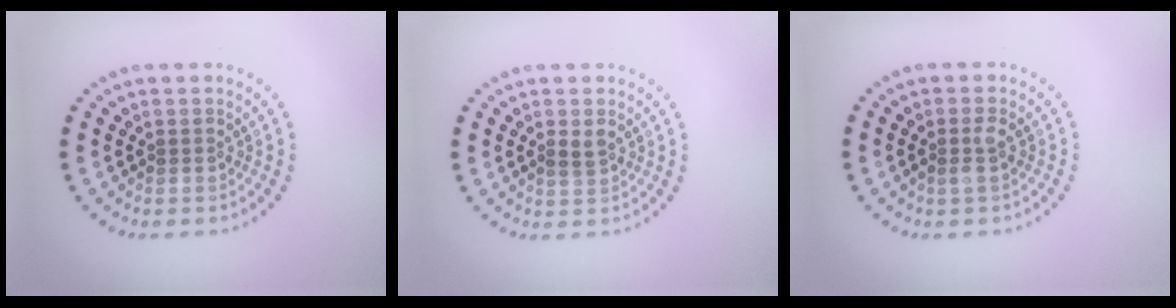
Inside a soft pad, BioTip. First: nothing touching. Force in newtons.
{"total": 1.1, "press": 1.1, "slide": 0.3}
{"total": 1.2, "press": 1.1, "slide": 0.4}